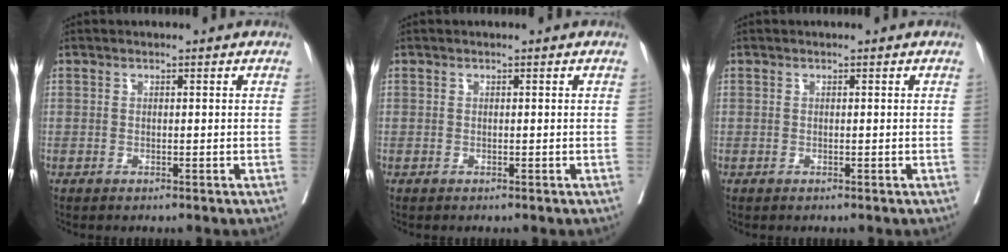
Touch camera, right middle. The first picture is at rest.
{"total": 0.0}
{"total": 0.0}